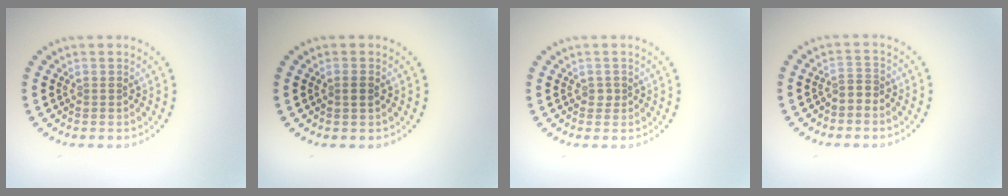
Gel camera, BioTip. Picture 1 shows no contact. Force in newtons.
{"total": 0.8, "press": 0.8, "slide": 0.2}
{"total": 0.6, "press": 0.5, "slide": 0.3}
{"total": 1.6, "press": 1.3, "slide": 0.9}